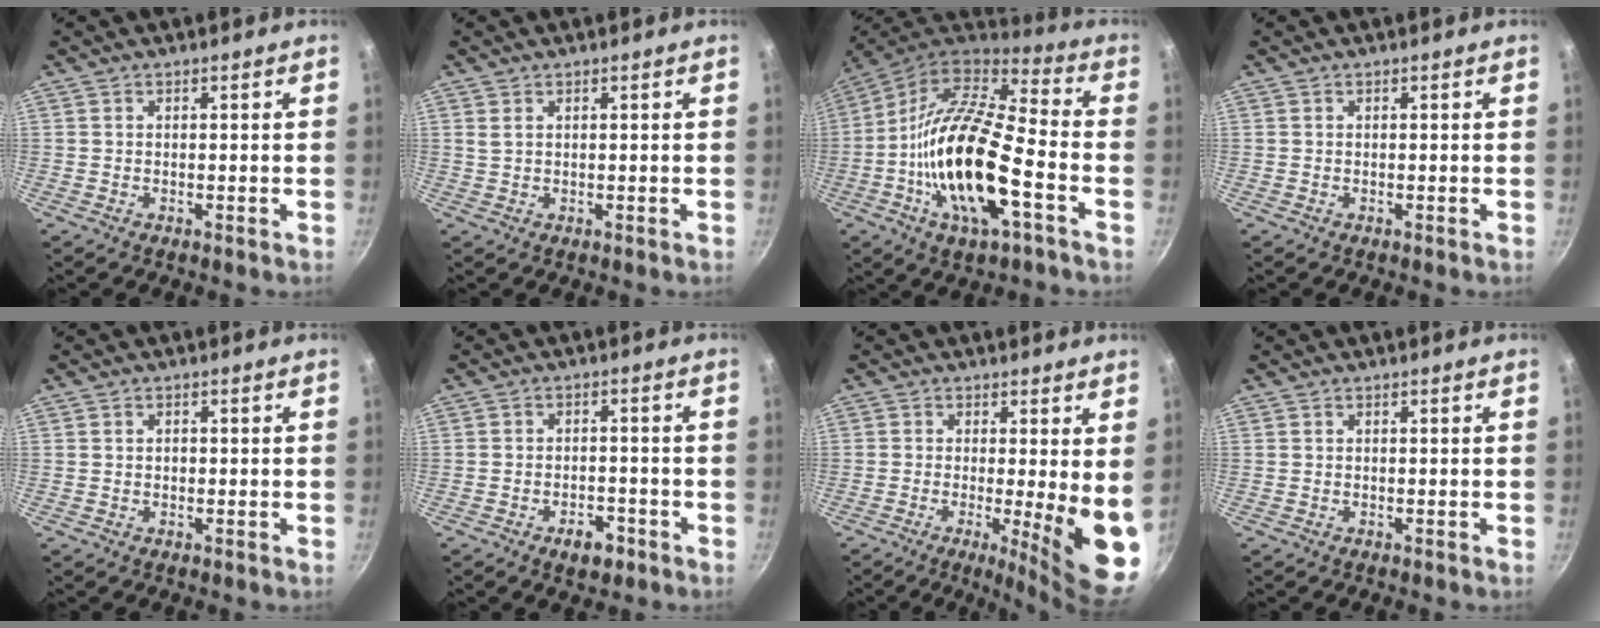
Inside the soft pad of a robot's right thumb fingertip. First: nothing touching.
{"total": 1.2, "force": [0.6, 0.7, 0.8], "torque": [-0.016, 0.000, 0.014]}
{"total": 22.3, "force": [-5.8, 8.2, 19.9], "torque": [-0.370, 0.029, -0.123]}
{"total": 0.0}
{"total": 1.1, "force": [0.2, 0.9, 0.6], "torque": [-0.007, 0.004, 0.003]}
{"total": 4.7, "force": [-2.7, 2.7, 2.7], "torque": [-0.027, 0.021, -0.036]}
{"total": 11.4, "force": [-1.1, 2.3, 11.1], "torque": [-0.137, -0.023, -0.013]}
{"total": 0.0}